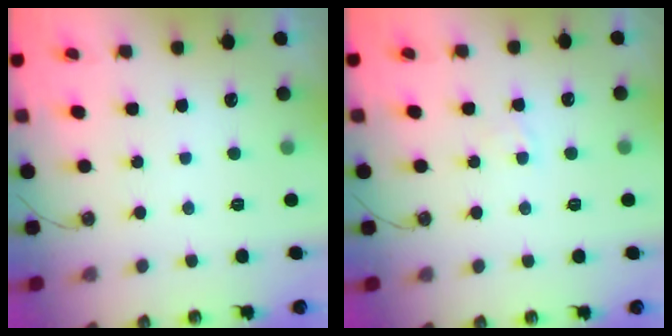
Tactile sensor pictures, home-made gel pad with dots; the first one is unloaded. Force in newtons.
{"total": 2.9, "press": 2.9, "slide": 0.4}